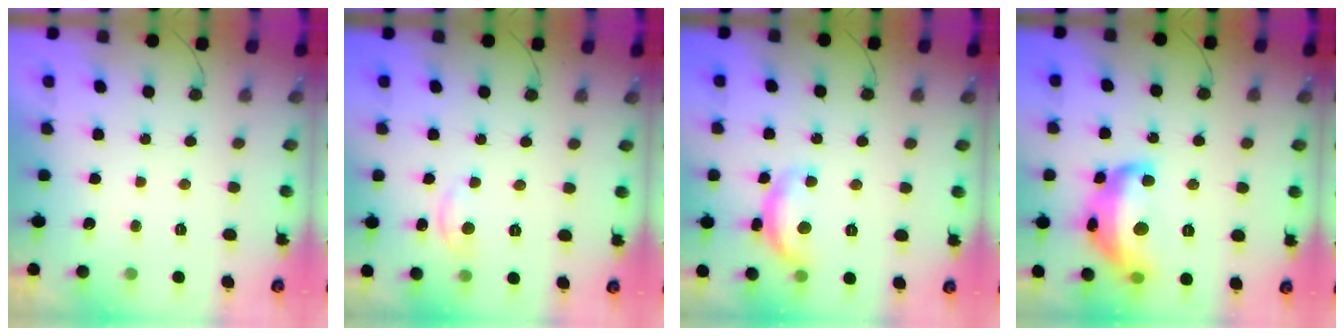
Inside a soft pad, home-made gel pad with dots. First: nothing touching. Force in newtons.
{"total": 2.9, "press": 2.8, "slide": 0.3}
{"total": 12.1, "press": 12.1, "slide": 0.6}
{"total": 17.8, "press": 17.8, "slide": 0.9}